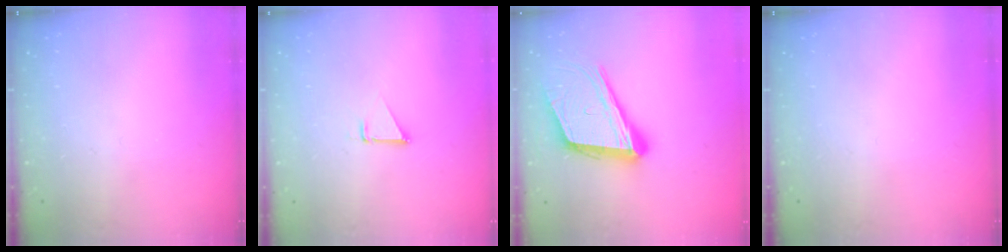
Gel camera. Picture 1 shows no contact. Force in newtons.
{"total": 1.4, "press": 1.4, "slide": 0.0}
{"total": 20.0, "press": 19.6, "slide": 3.9}
{"total": 0.0}